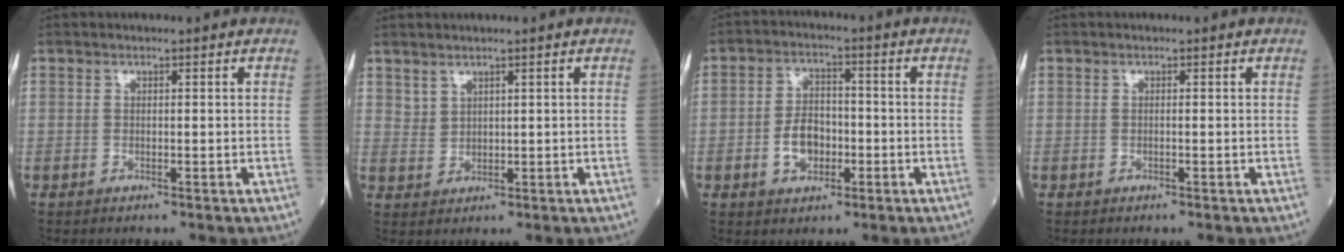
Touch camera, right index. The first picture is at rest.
{"total": 1.8, "force": [1.5, 0.9, 0.4], "torque": [-0.005, -0.001, 0.033]}
{"total": 5.9, "force": [-1.7, 3.7, 4.2], "torque": [-0.082, 0.011, -0.030]}
{"total": 0.0}